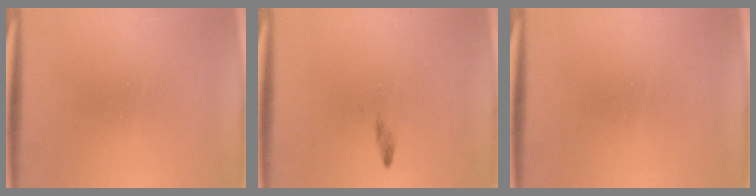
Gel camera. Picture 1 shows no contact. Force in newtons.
{"total": 0.7}
{"total": 0.0}